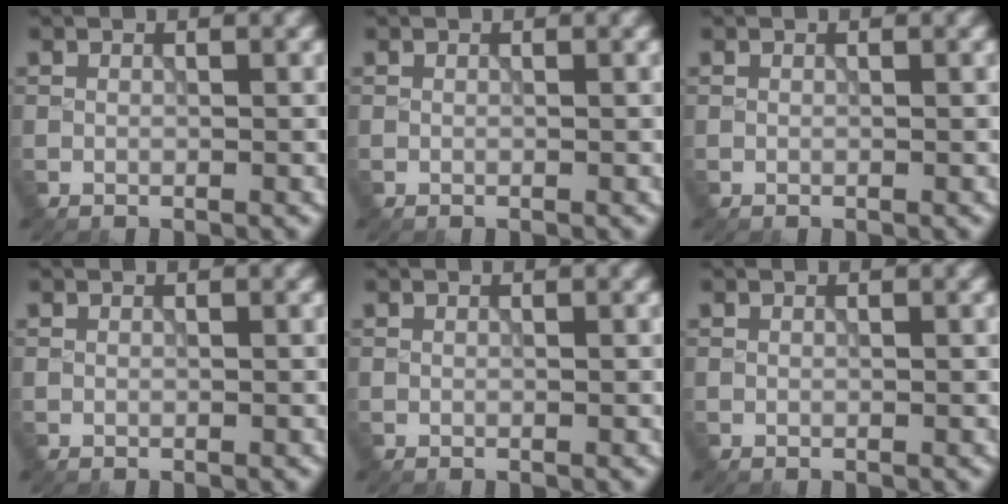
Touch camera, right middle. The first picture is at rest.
{"total": 0.0}
{"total": 0.0}
{"total": 0.0}
{"total": 0.0}
{"total": 0.0}